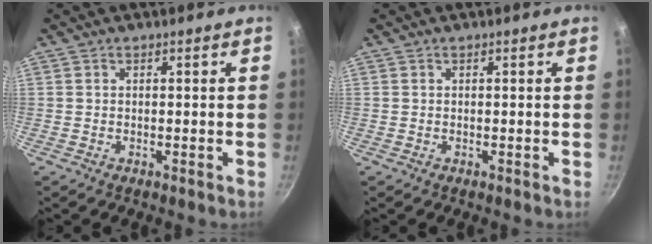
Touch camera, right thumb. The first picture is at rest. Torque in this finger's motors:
{"motor_torque": [-0.12, 0.12, 0.01, -0.02, 0.00]}